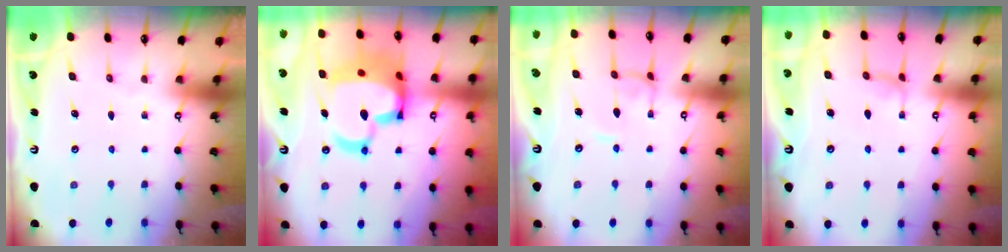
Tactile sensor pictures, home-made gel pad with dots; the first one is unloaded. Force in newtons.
{"total": 19.2, "press": 19.0, "slide": 2.6}
{"total": 1.1, "press": 1.0, "slide": 0.3}
{"total": 1.1, "press": 1.0, "slide": 0.3}